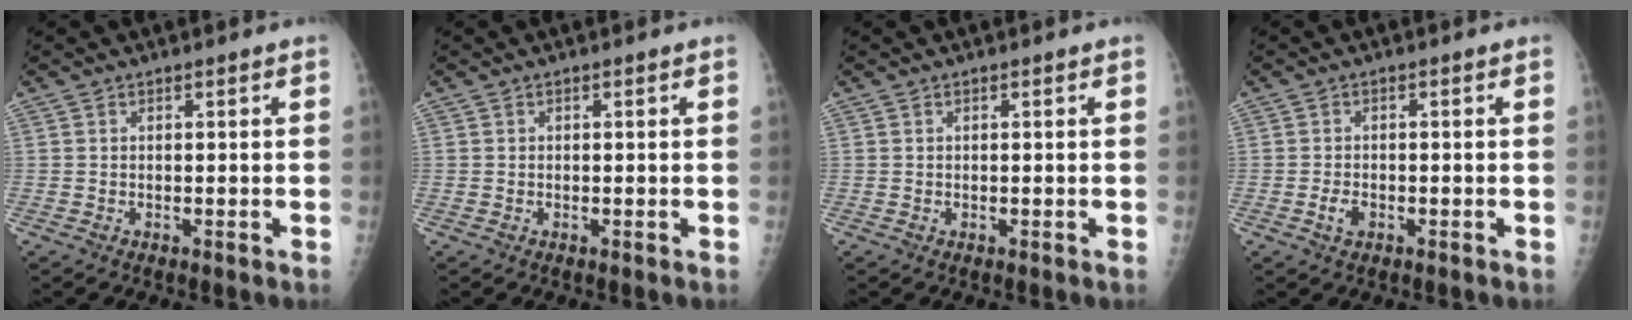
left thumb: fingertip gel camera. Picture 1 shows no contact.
{"total": 0.0}
{"total": 0.0}
{"total": 2.3, "force": [-0.9, 1.4, 1.6], "torque": [-0.030, 0.004, -0.016]}